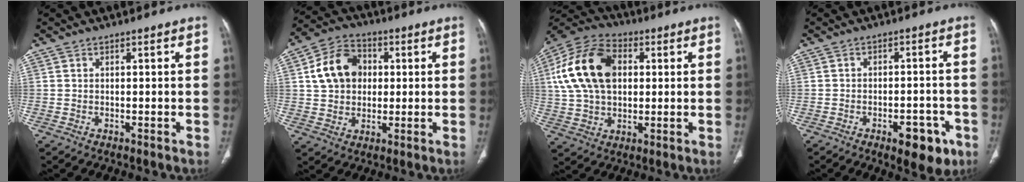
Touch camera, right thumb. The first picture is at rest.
{"total": 11.6, "force": [2.0, 9.2, 6.7], "torque": [-0.098, 0.012, 0.029]}
{"total": 18.5, "force": [3.5, 12.3, 13.4], "torque": [-0.244, 0.017, 0.061]}
{"total": 8.2, "force": [-4.1, 3.9, 5.9], "torque": [-0.054, 0.019, -0.050]}